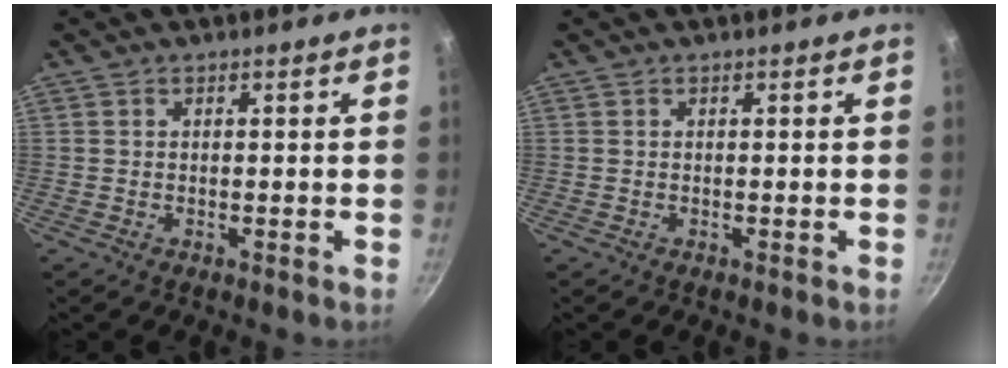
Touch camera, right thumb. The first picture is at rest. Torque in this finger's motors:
{"motor_torque": [0.00, 0.00, 0.01, 0.01, 0.00]}